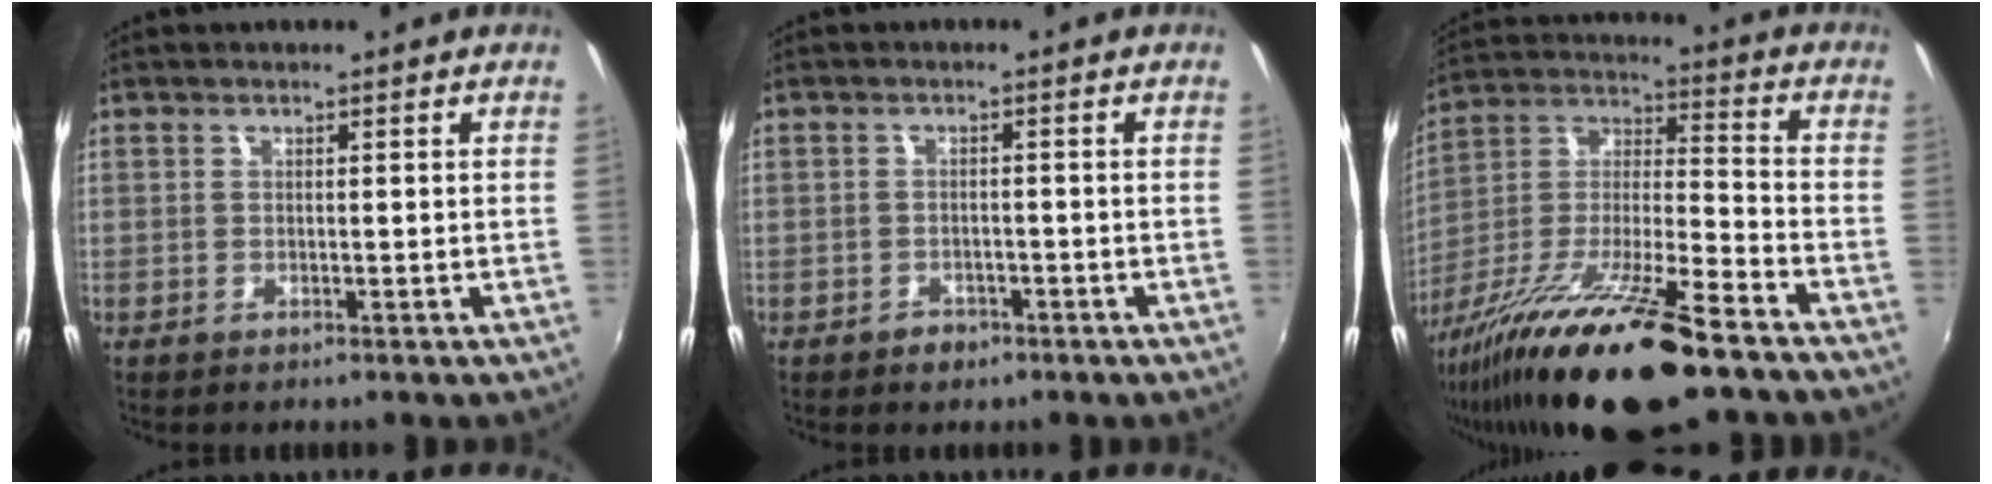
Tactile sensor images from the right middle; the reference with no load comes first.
{"total": 2.4, "force": [-1.6, 1.8, 0.5], "torque": [-0.014, 0.003, -0.021]}
{"total": 22.6, "force": [-15.2, 3.1, 16.4], "torque": [-0.294, -0.034, -0.270]}